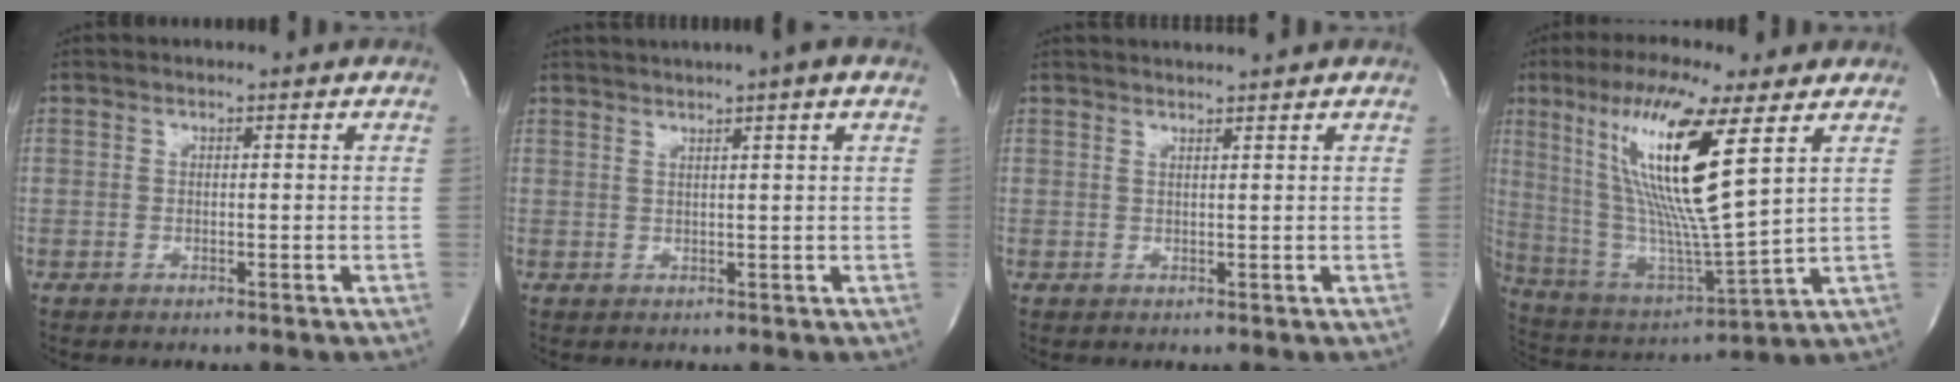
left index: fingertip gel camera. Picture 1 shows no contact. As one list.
[{"total": 6.0, "force": [4.3, -0.7, 4.1], "torque": [-0.069, 0.021, 0.056]}, {"total": 3.6, "force": [3.4, -0.7, 1.1], "torque": [-0.016, 0.009, 0.042]}, {"total": 18.8, "force": [7.6, 0.7, 17.2], "torque": [-0.351, -0.015, 0.136]}]